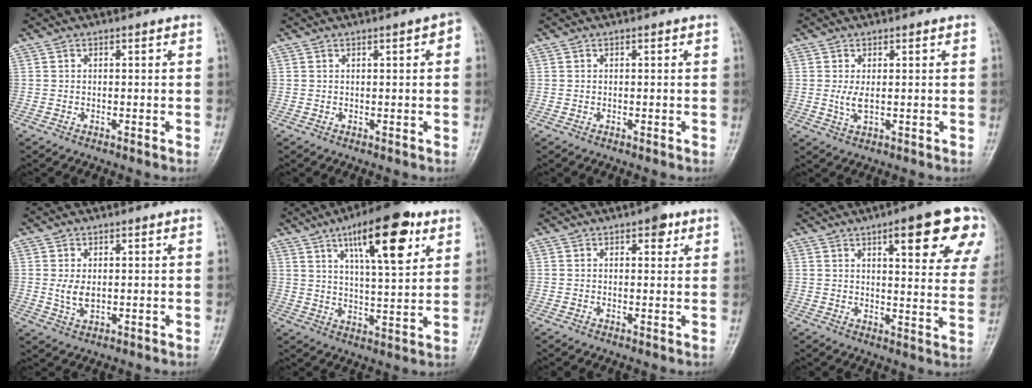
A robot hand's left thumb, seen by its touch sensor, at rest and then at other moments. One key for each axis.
{"total": 2.5, "fx": 0.7, "fy": 0.6, "fz": 2.3, "tx": -0.026, "ty": 0.004, "tz": 0.006}
{"total": 0.0}
{"total": 2.7, "fx": 0.3, "fy": 1.1, "fz": 2.4, "tx": -0.051, "ty": -0.008, "tz": 0.010}
{"total": 3.4, "fx": 0.4, "fy": 2.1, "fz": 2.7, "tx": -0.048, "ty": -0.010, "tz": 0.013}
{"total": 16.6, "fx": 8.3, "fy": 5.2, "fz": 13.5, "tx": -0.183, "ty": -0.029, "tz": 0.128}
{"total": 3.4, "fx": 1.8, "fy": 1.7, "fz": 2.3, "tx": -0.015, "ty": -0.004, "tz": 0.020}
{"total": 18.0, "fx": 9.1, "fy": 4.5, "fz": 14.8, "tx": -0.159, "ty": -0.030, "tz": 0.112}